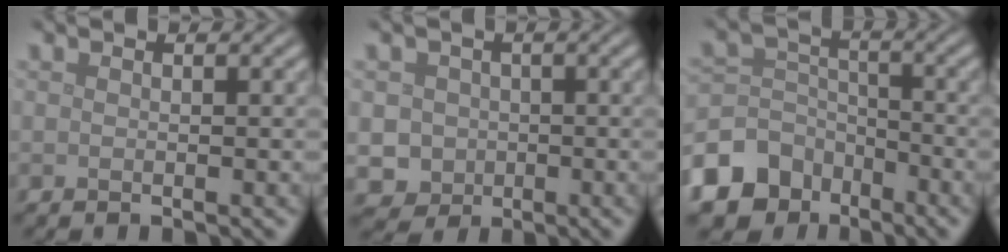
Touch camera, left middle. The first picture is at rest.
{"total": 3.8, "force": [-0.7, 3.6, 0.7], "torque": [0.009, 0.007, -0.026]}
{"total": 8.5, "force": [-5.5, 6.1, 2.0], "torque": [-0.045, 0.001, -0.115]}